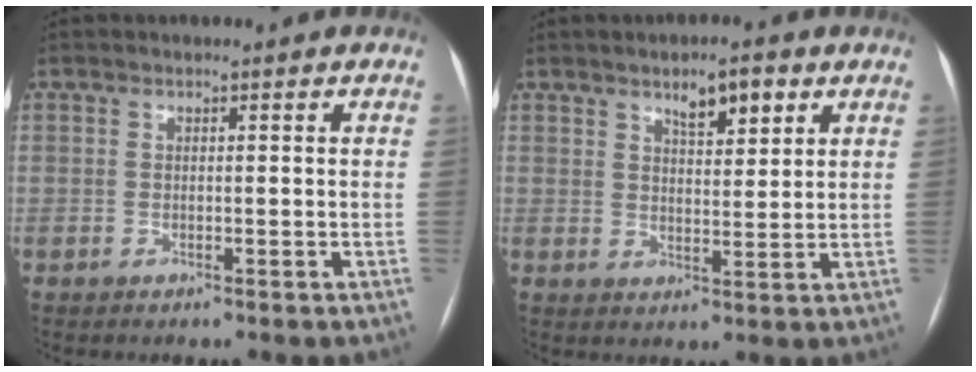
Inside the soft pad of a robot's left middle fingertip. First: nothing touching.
{"total": 5.4, "force": [3.3, 1.7, 3.9], "torque": [-0.064, 0.004, 0.053]}